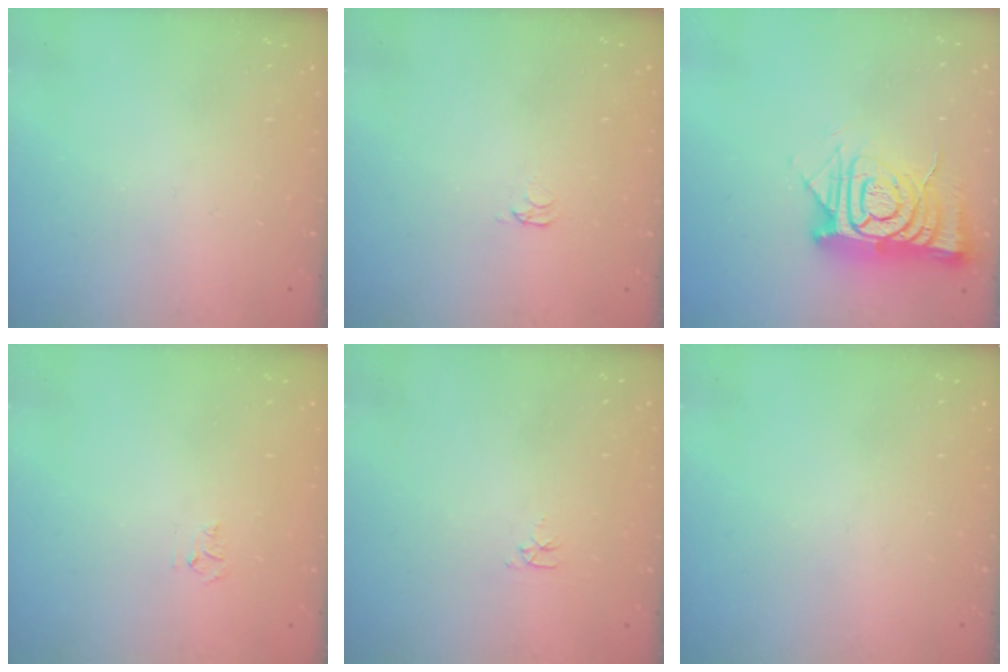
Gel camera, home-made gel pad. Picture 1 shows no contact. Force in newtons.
{"total": 1.6, "press": 1.6, "slide": 0.4}
{"total": 15.8, "press": 15.7, "slide": 1.4}
{"total": 3.8, "press": 3.8, "slide": 0.4}
{"total": 2.8, "press": 2.7, "slide": 0.4}
{"total": 0.0}